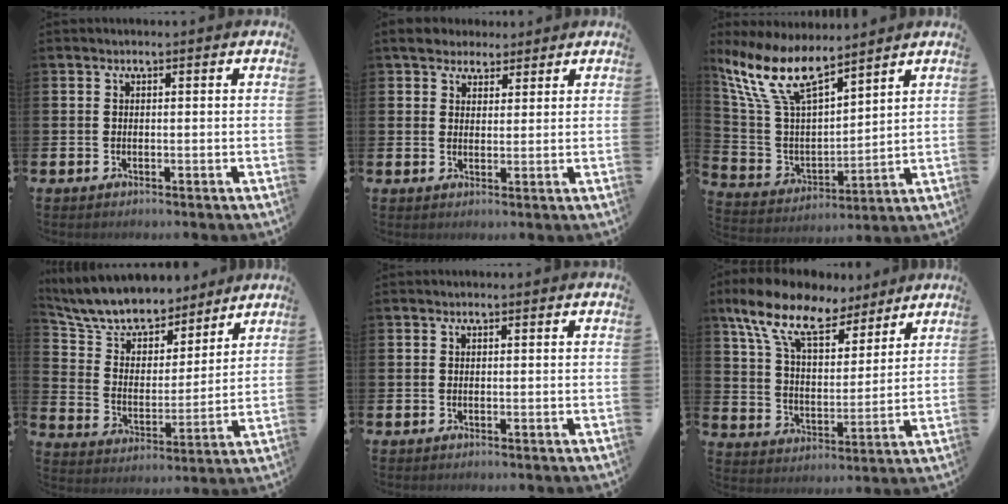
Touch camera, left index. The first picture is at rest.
{"total": 3.8, "force": [3.3, 1.8, -0.1], "torque": [-0.005, -0.010, 0.060]}
{"total": 10.6, "force": [8.4, 3.4, 5.4], "torque": [-0.146, -0.036, 0.153]}
{"total": 8.3, "force": [7.8, 2.9, 0.8], "torque": [-0.067, -0.059, 0.143]}
{"total": 0.0}
{"total": 11.5, "force": [9.4, 4.3, 5.2], "torque": [-0.132, -0.045, 0.167]}